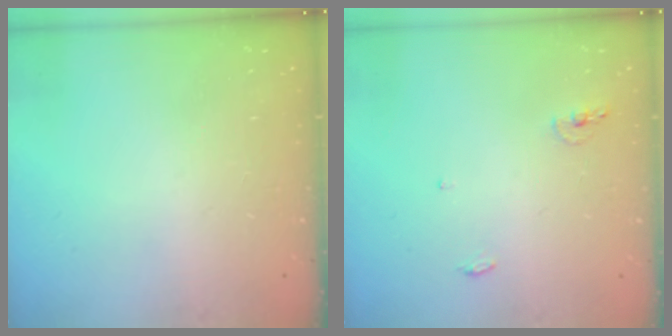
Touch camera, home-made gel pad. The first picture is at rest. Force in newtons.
{"total": 5.0, "press": 4.8, "slide": 1.5}